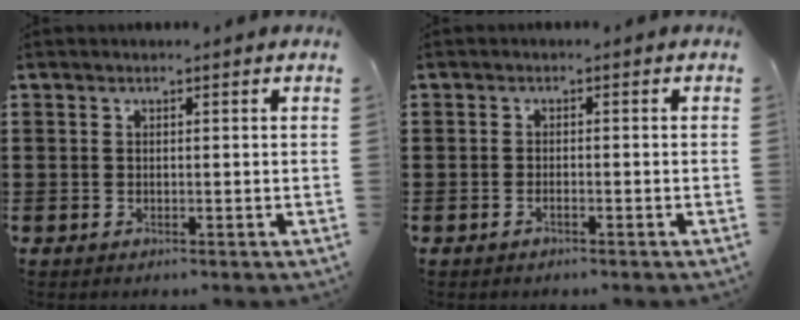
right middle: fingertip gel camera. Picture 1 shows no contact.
{"total": 0.8, "force": [-0.6, 0.2, 0.5], "torque": [-0.013, -0.004, -0.010]}